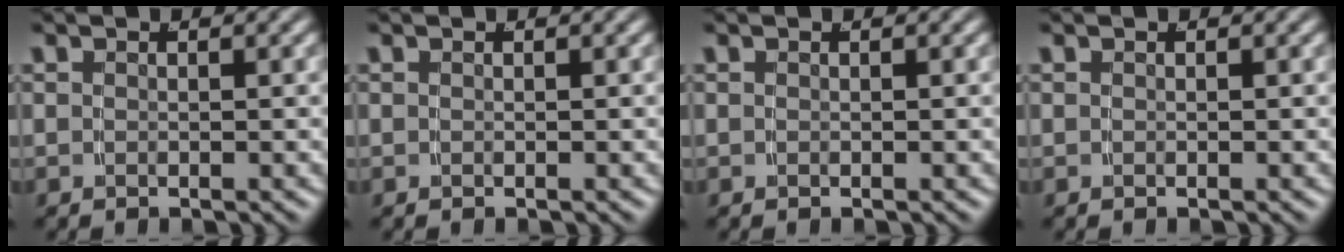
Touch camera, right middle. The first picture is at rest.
{"total": 0.0}
{"total": 0.0}
{"total": 0.0}